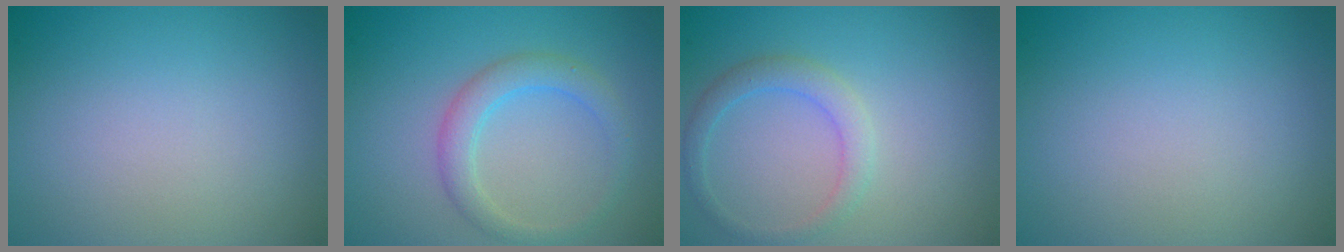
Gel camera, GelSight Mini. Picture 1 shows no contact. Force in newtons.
{"total": 2.8, "press": 2.8, "slide": 0.1}
{"total": 2.2, "press": 2.2, "slide": 0.2}
{"total": 0.0}